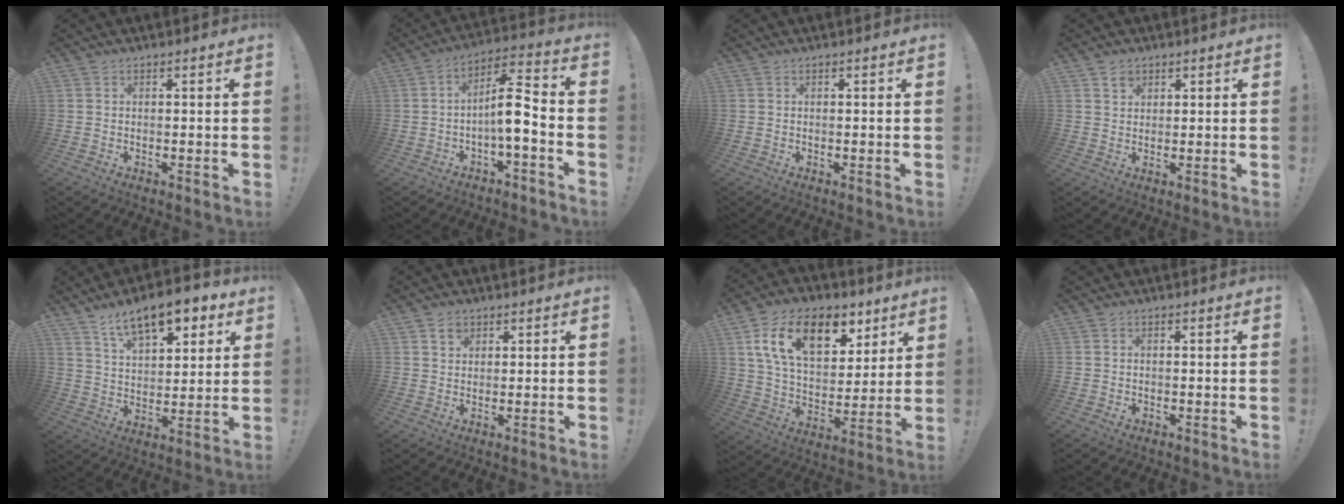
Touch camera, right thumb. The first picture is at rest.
{"total": 10.9, "force": [-2.5, 3.8, 9.9], "torque": [-0.156, 0.013, -0.046]}
{"total": 0.0}
{"total": 2.6, "force": [1.7, 1.8, 0.6], "torque": [0.007, -0.012, 0.028]}
{"total": 13.9, "force": [8.8, 6.3, 8.6], "torque": [-0.129, -0.051, 0.155]}
{"total": 2.9, "force": [1.7, 2.1, 1.1], "torque": [-0.002, -0.007, 0.027]}
{"total": 19.8, "force": [9.5, 11.8, 12.7], "torque": [-0.201, -0.032, 0.169]}
{"total": 0.7, "force": [-0.1, 0.7, 0.1], "torque": [0.007, -0.002, -0.003]}